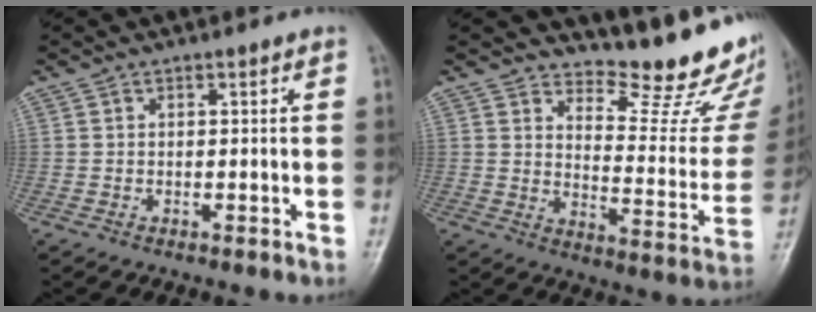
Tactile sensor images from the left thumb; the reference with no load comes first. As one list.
[{"total": 17.4, "force": [14.6, 5.2, 7.8], "torque": [-0.057, -0.141, 0.183]}]